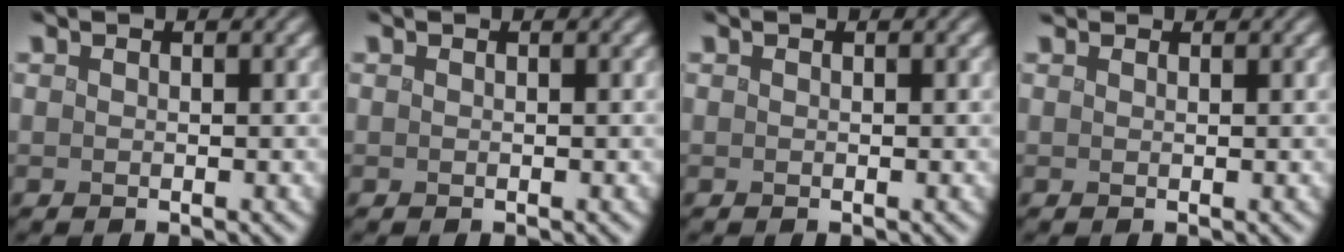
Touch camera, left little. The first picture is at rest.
{"total": 0.0}
{"total": 0.0}
{"total": 0.9, "force": [0.8, 0.2, 0.0], "torque": [-0.005, -0.001, 0.014]}